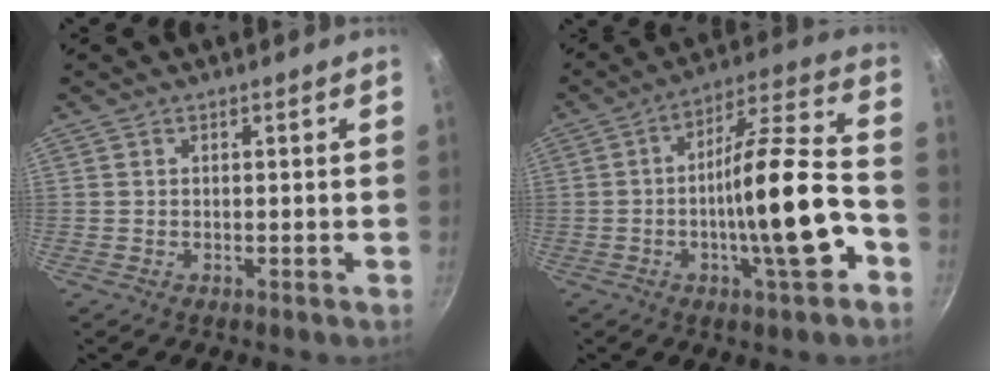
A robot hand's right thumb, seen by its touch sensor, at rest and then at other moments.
{"total": 18.1, "force": [-5.8, 4.4, 16.5], "torque": [-0.238, 0.045, -0.098]}